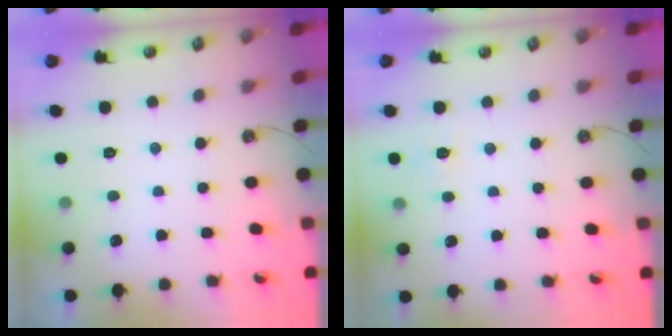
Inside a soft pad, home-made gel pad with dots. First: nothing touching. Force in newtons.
{"total": 6.0, "press": 6.0, "slide": 0.6}